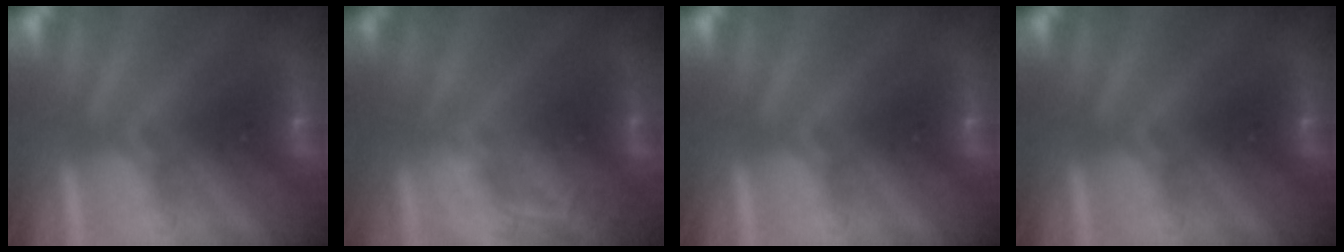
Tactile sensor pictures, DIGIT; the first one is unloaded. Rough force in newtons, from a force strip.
{"total": 2.1}
{"total": 0.0}
{"total": 0.0}